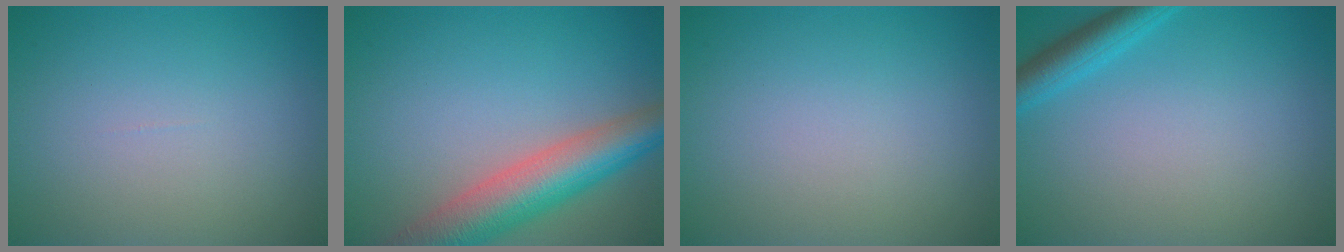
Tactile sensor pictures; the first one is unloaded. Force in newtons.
{"total": 7.6, "press": 7.6, "slide": 0.4}
{"total": 0.0}
{"total": 2.8, "press": 2.8, "slide": 0.2}